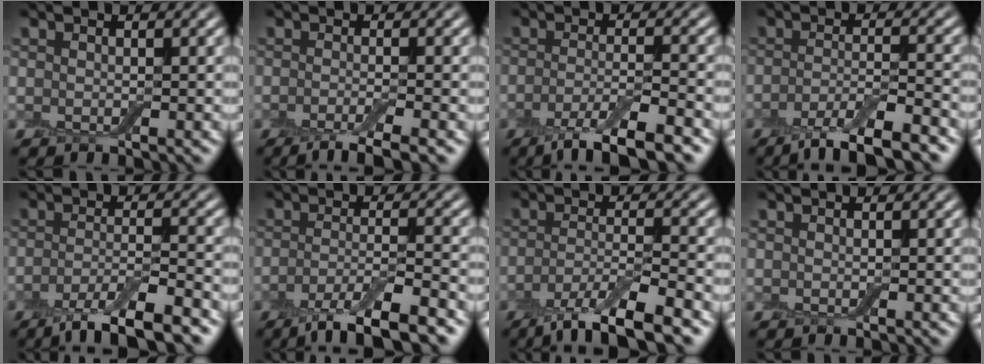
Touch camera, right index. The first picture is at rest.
{"total": 3.7, "force": [-2.4, 0.8, 2.7], "torque": [-0.039, -0.003, -0.050]}
{"total": 5.6, "force": [-3.5, 1.1, 4.2], "torque": [-0.069, -0.003, -0.065]}
{"total": 5.8, "force": [-4.1, 1.2, 4.0], "torque": [-0.063, -0.001, -0.073]}
{"total": 6.2, "force": [-4.2, 1.4, 4.4], "torque": [-0.072, -0.002, -0.075]}
{"total": 6.1, "force": [-4.0, 1.3, 4.5], "torque": [-0.073, -0.002, -0.073]}
{"total": 6.4, "force": [-4.2, 1.5, 4.6], "torque": [-0.076, -0.005, -0.080]}
{"total": 0.0}